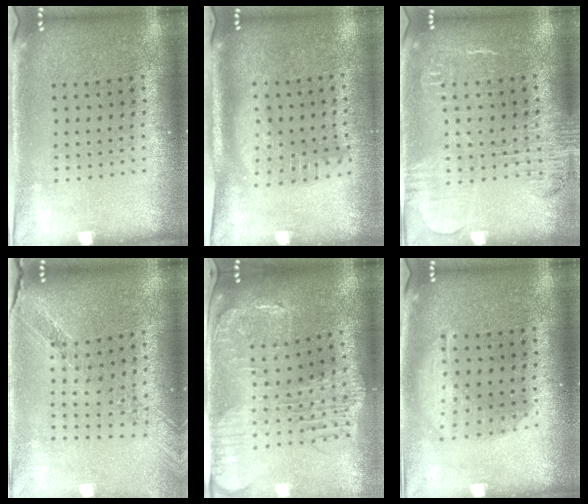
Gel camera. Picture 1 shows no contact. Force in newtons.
{"total": 1.8, "press": 1.4, "slide": 1.0}
{"total": 1.8, "press": 1.7, "slide": 0.7}
{"total": 1.0, "press": 1.0, "slide": 0.0}
{"total": 2.1, "press": 1.9, "slide": 0.9}
{"total": 1.5, "press": 1.3, "slide": 0.7}